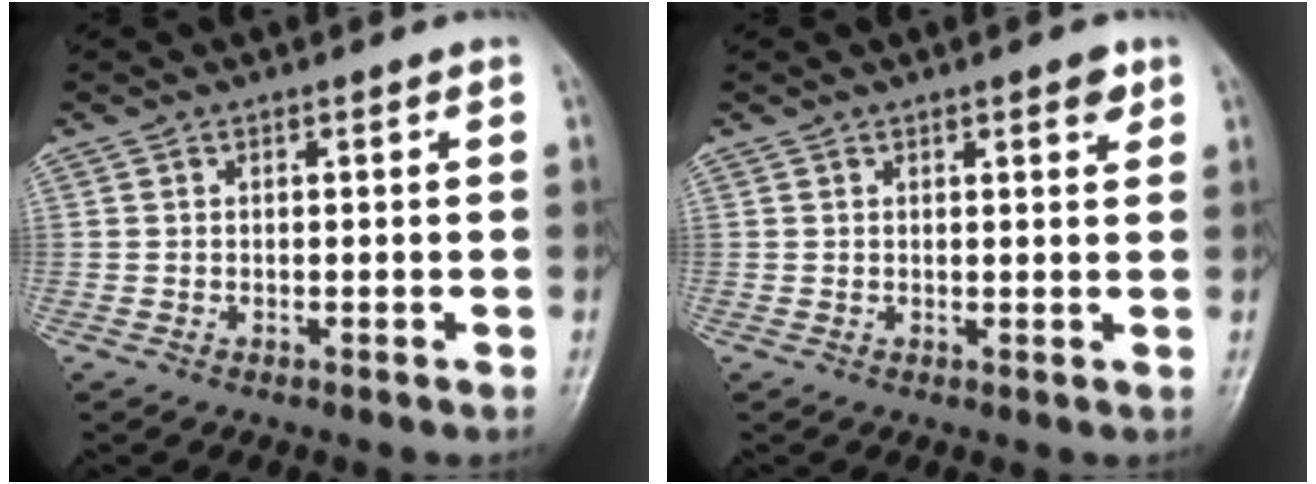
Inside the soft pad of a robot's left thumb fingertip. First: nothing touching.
{"total": 2.7, "force": [1.6, 0.9, 2.0], "torque": [-0.019, -0.006, 0.018]}